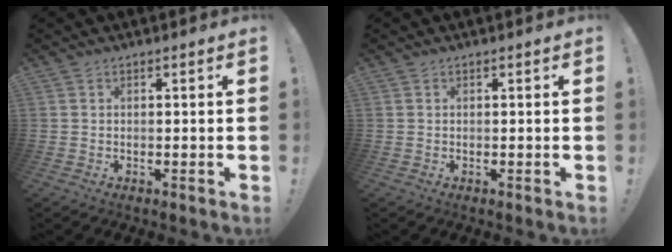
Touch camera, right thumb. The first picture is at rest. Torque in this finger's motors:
{"motor_torque": [-0.02, 0.02, 0.10, -0.12, 0.00]}